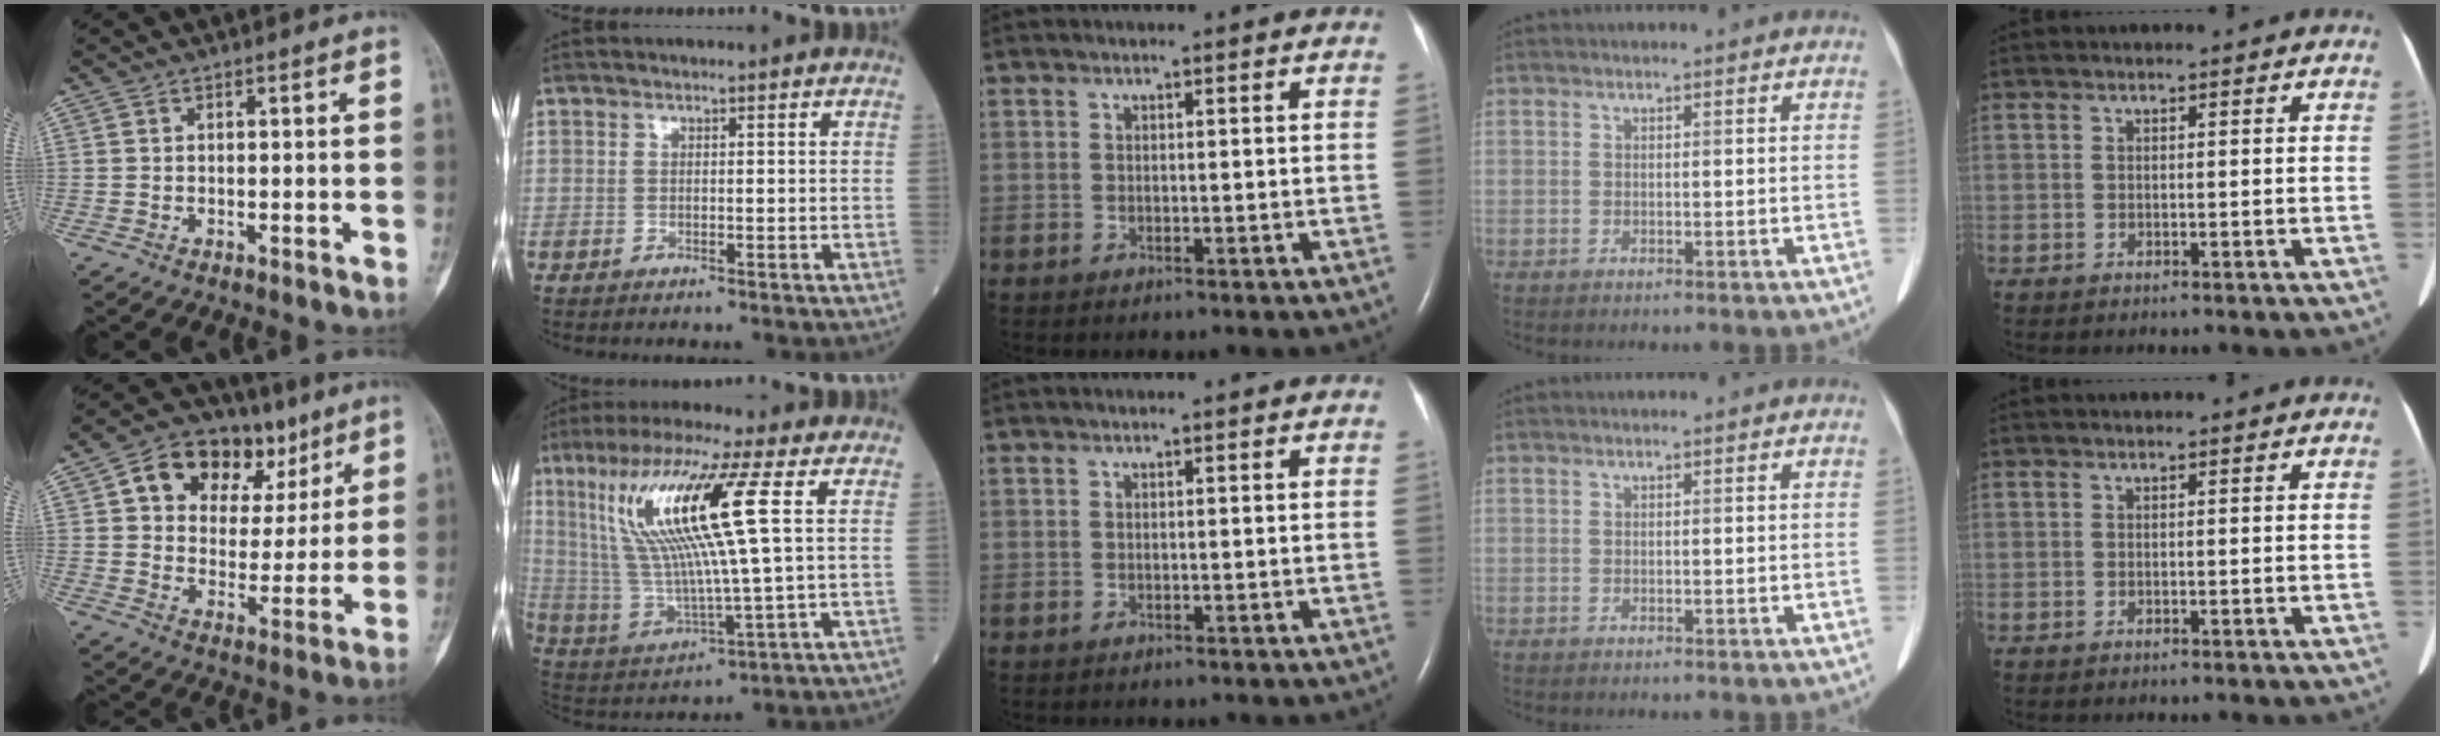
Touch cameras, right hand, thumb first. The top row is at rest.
{"thumb": {"total": 16.6, "force": [7.8, 11.5, 9.1], "torque": [-0.091, -0.002, 0.124]}, "index": {"total": 16.9, "force": [5.4, 0.5, 16.0], "torque": [-0.334, 0.007, 0.101]}}